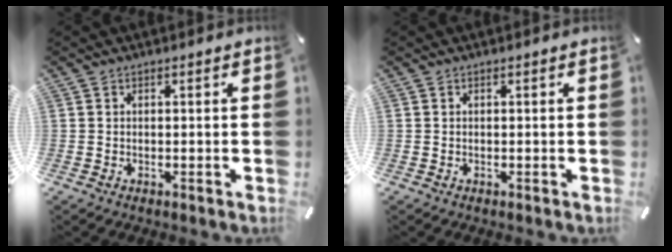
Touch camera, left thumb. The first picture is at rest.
{"total": 0.0}